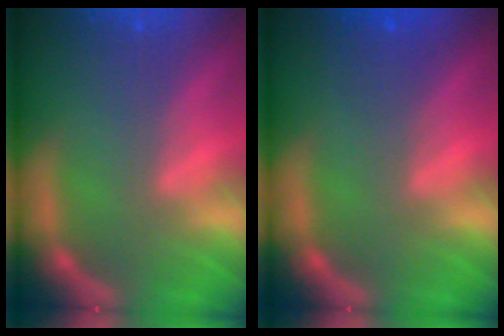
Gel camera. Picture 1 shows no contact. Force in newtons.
{"total": 1.5}